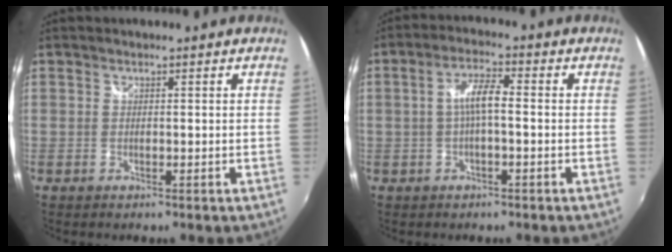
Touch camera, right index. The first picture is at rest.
{"total": 4.8, "force": [-0.6, 1.0, 4.7], "torque": [-0.091, 0.012, -0.009]}